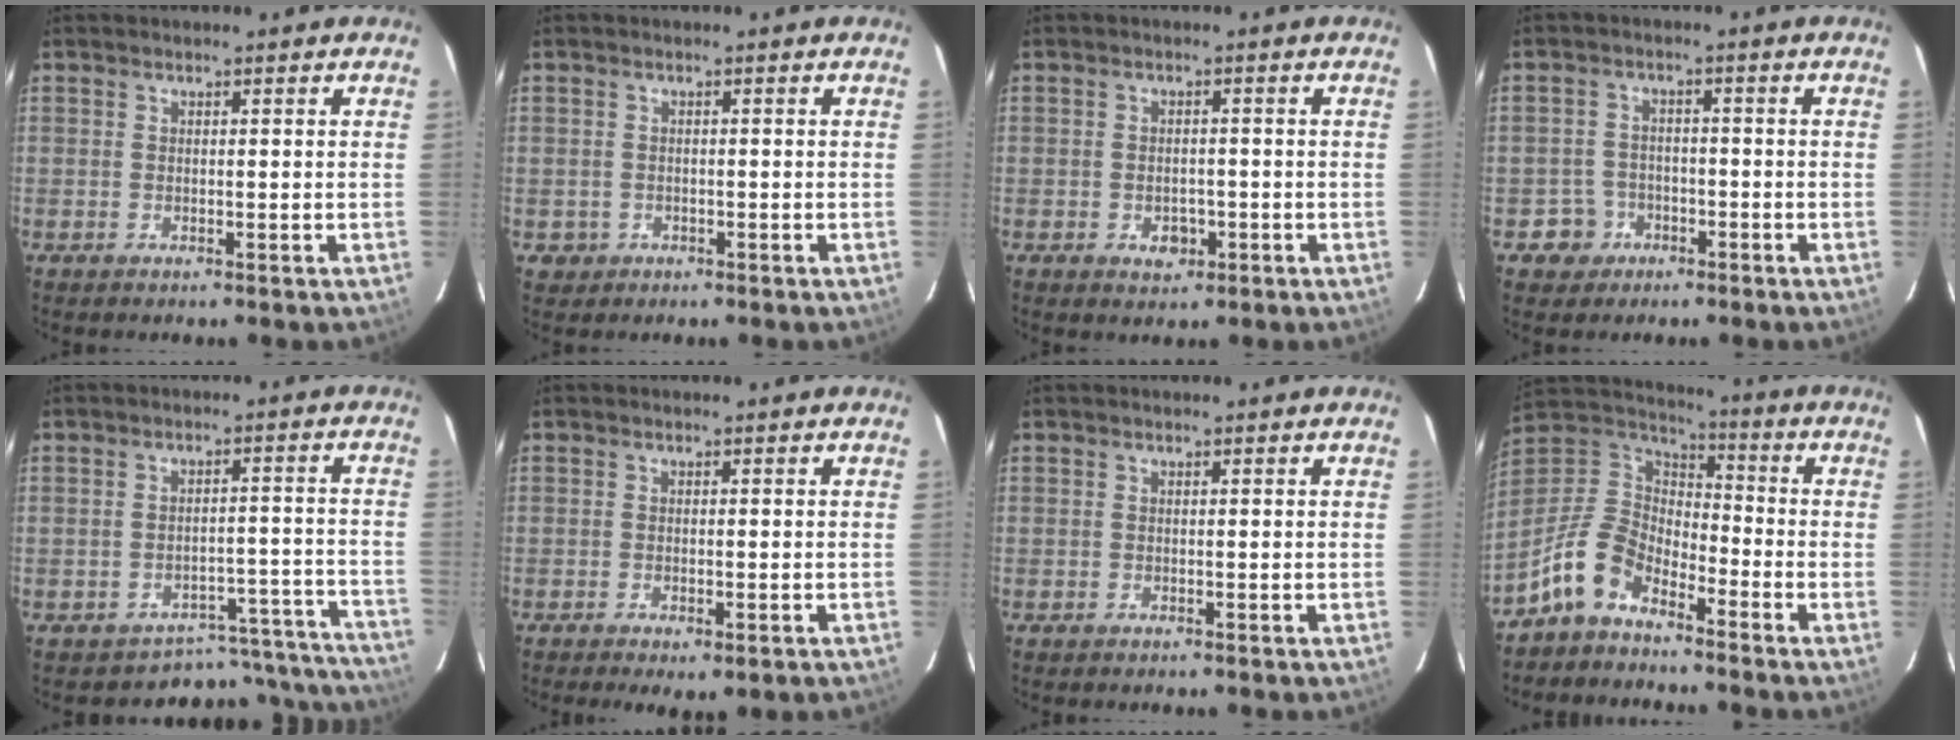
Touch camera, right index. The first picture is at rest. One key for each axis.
{"total": 2.5, "fx": -0.6, "fy": 2.4, "fz": 0.3, "tx": -0.011, "ty": 0.003, "tz": -0.003}
{"total": 3.4, "fx": -1.3, "fy": 2.7, "fz": 1.7, "tx": -0.033, "ty": 0.001, "tz": -0.011}
{"total": 4.7, "fx": -2.2, "fy": 4.2, "fz": -0.1, "tx": -0.007, "ty": 0.020, "tz": -0.036}
{"total": 14.6, "fx": -13.7, "fy": 5.1, "fz": 0.3, "tx": 0.023, "ty": 0.068, "tz": -0.162}
{"total": 3.8, "fx": -2.0, "fy": 1.2, "fz": 3.0, "tx": -0.056, "ty": -0.016, "tz": -0.025}
{"total": 0.0}
{"total": 11.3, "fx": -7.1, "fy": 6.3, "fz": 6.0, "tx": -0.138, "ty": 0.022, "tz": -0.148}